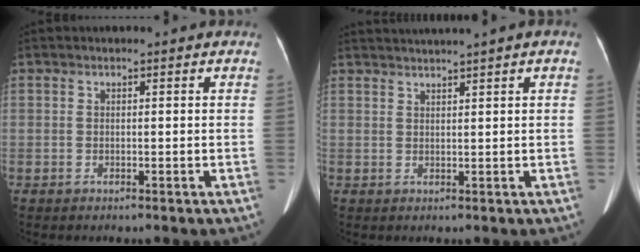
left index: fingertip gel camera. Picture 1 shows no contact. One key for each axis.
{"total": 4.1, "fx": 3.3, "fy": -0.9, "fz": 2.3, "tx": -0.037, "ty": 0.025, "tz": 0.058}